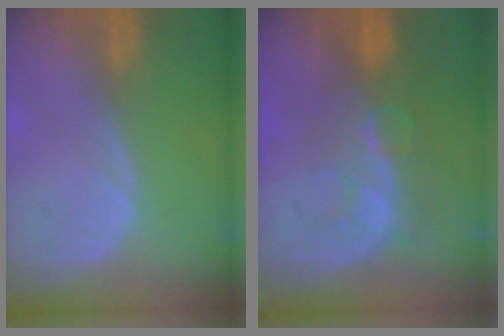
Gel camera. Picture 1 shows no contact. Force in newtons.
{"total": 8.1, "press": 7.1, "slide": 3.8}